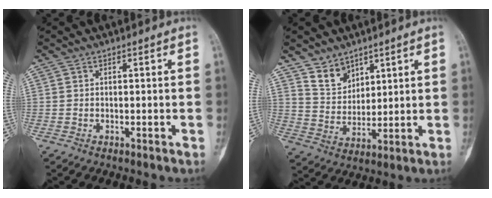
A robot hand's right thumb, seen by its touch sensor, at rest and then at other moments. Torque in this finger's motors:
{"motor_torque": [-0.05, 0.29, 0.28, 0.46, 0.01]}